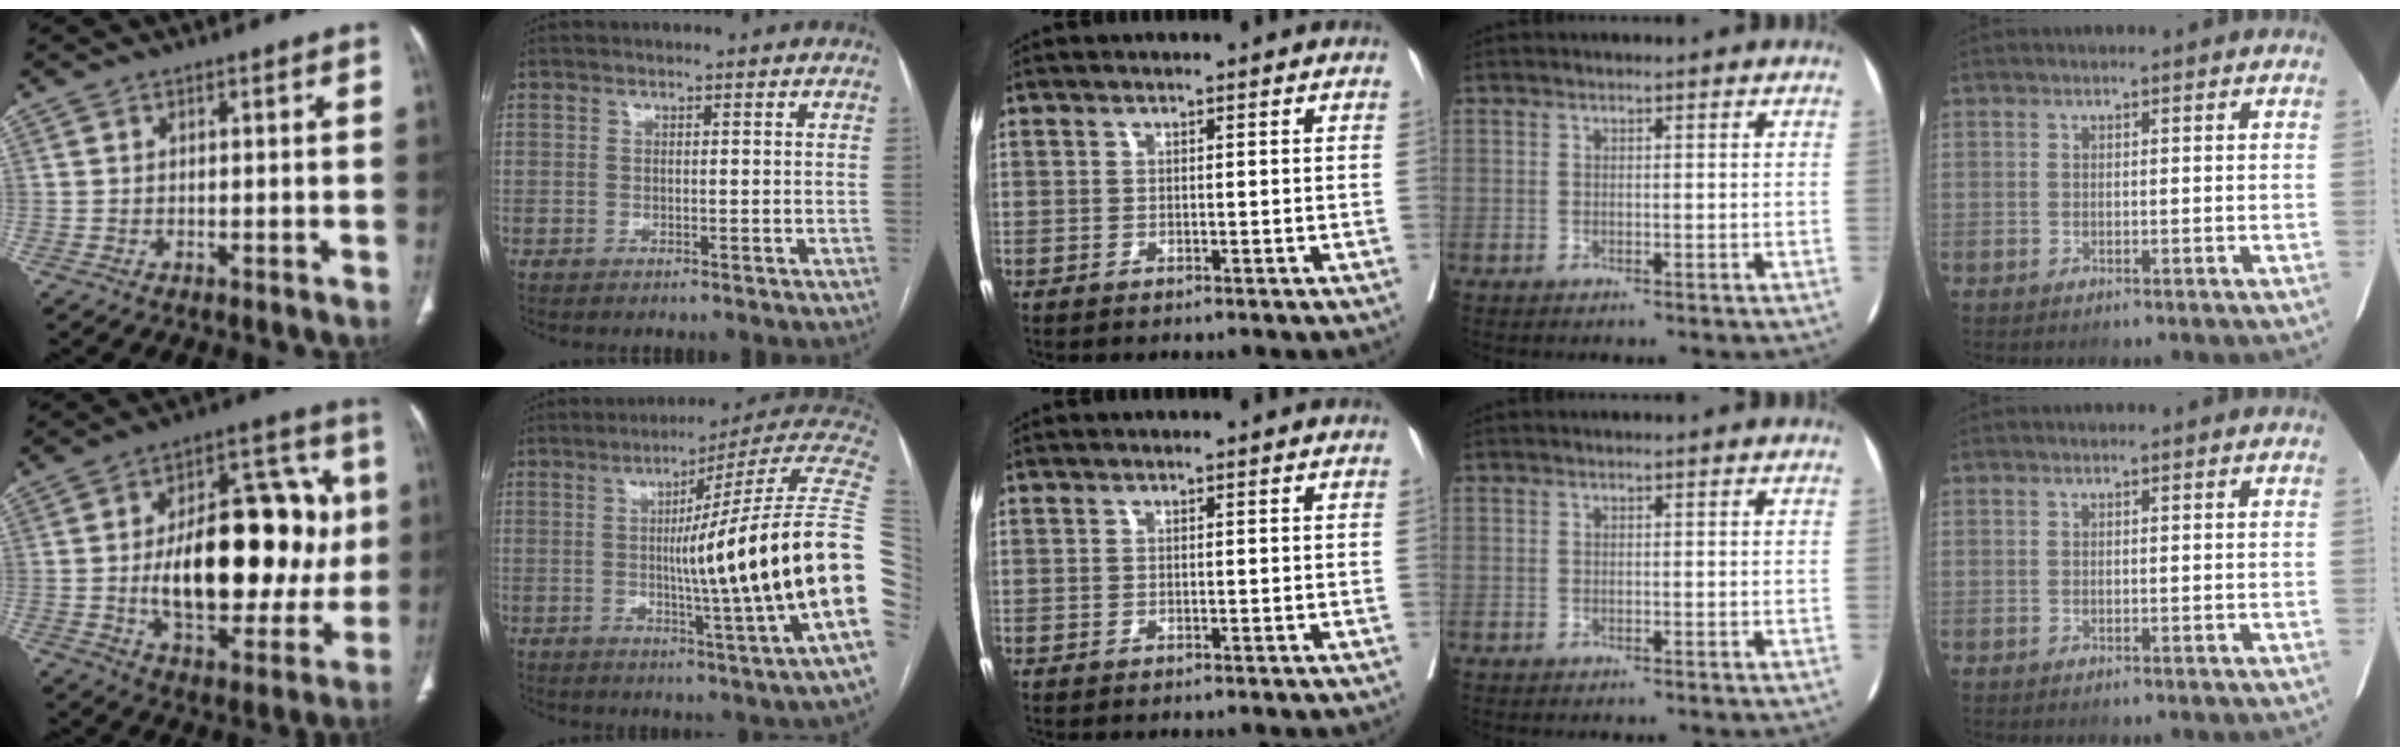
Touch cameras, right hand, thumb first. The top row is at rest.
{"thumb": {"total": 29.0, "force": [0.4, 14.8, 25.0], "torque": [-0.340, 0.011, 0.015]}, "index": {"total": 25.2, "force": [-0.6, -2.3, 25.1], "torque": [-0.233, 0.004, -0.033]}}